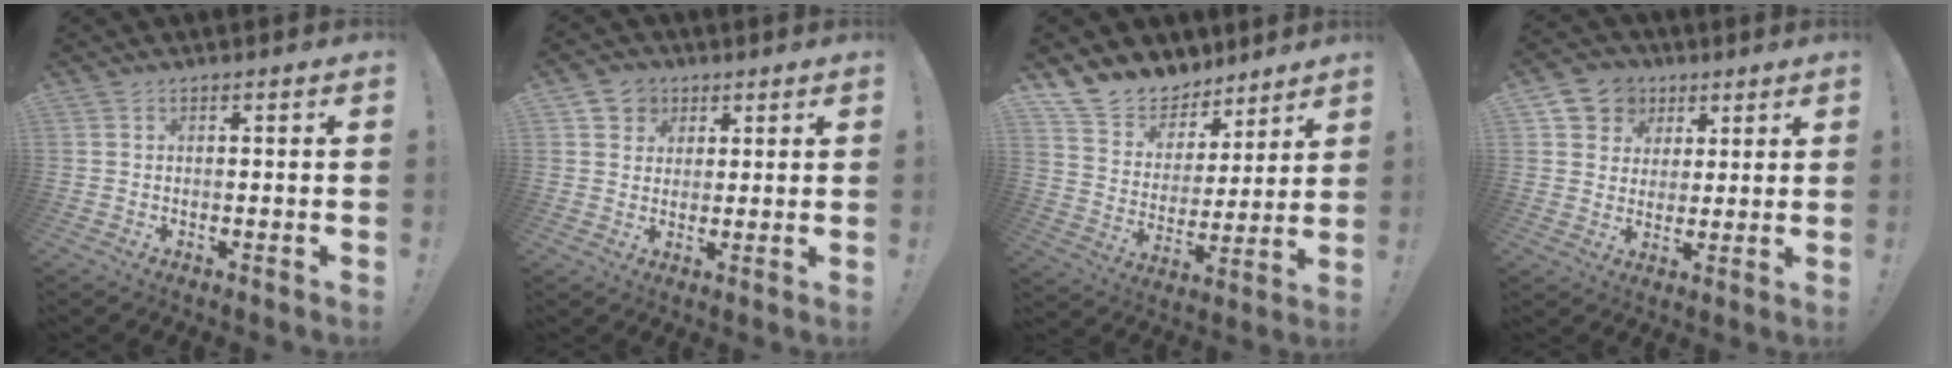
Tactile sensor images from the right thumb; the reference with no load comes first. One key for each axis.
{"total": 5.4, "fx": 2.2, "fy": 4.8, "fz": 1.1, "tx": -0.019, "ty": -0.008, "tz": 0.043}
{"total": 11.8, "fx": 9.4, "fy": 6.9, "fz": 2.0, "tx": -0.053, "ty": -0.071, "tz": 0.180}
{"total": 8.2, "fx": 3.1, "fy": 7.3, "fz": 2.1, "tx": -0.028, "ty": -0.016, "tz": 0.064}